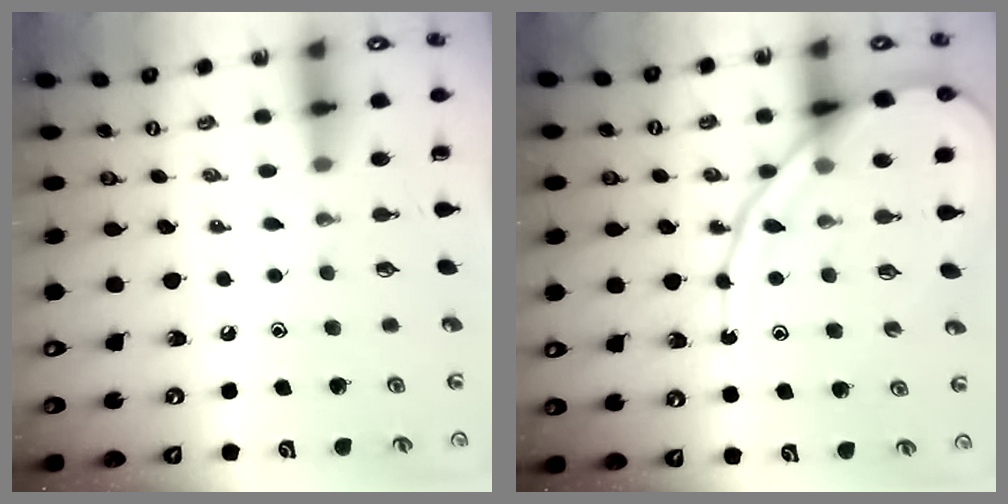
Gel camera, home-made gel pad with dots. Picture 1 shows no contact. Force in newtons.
{"total": 13.8, "press": 13.8, "slide": 1.3}